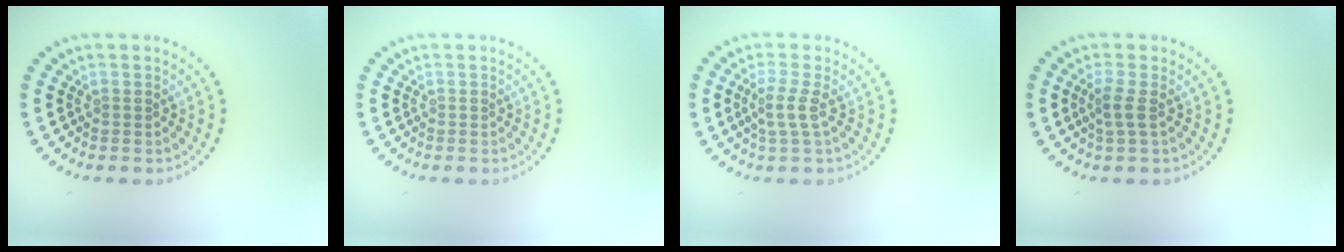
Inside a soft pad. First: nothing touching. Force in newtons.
{"total": 0.0}
{"total": 2.2, "press": 1.6, "slide": 1.5}
{"total": 1.6, "press": 1.3, "slide": 0.9}